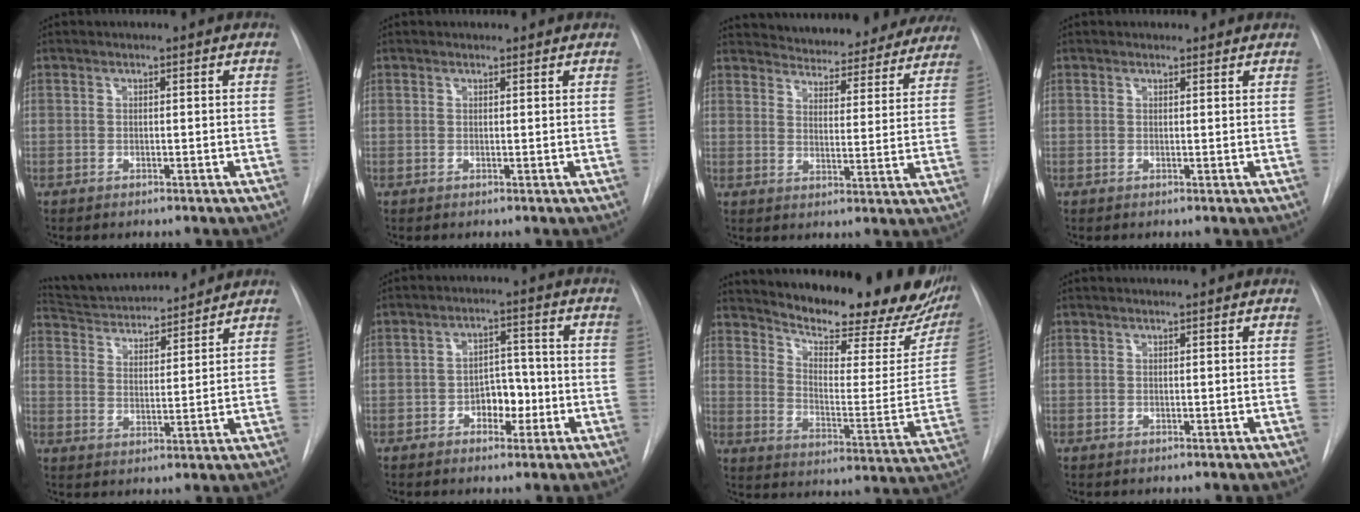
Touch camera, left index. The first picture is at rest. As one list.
[{"total": 0.8, "force": [0.7, 0.3, 0.0], "torque": [-0.006, 0.001, 0.007]}, {"total": 23.0, "force": [21.6, 5.9, 5.2], "torque": [-0.072, -0.041, 0.258]}, {"total": 1.3, "force": [1.1, 0.6, -0.1], "torque": [-0.003, 0.000, 0.007]}, {"total": 14.8, "force": [13.9, 2.2, 4.4], "torque": [-0.075, 0.018, 0.222]}, {"total": 4.9, "force": [-1.9, 3.1, 3.4], "torque": [-0.043, 0.011, -0.030]}, {"total": 25.0, "force": [21.7, 5.5, 11.1], "torque": [-0.168, -0.076, 0.275]}, {"total": 0.6, "force": [0.6, 0.0, 0.1], "torque": [-0.006, 0.005, 0.009]}]